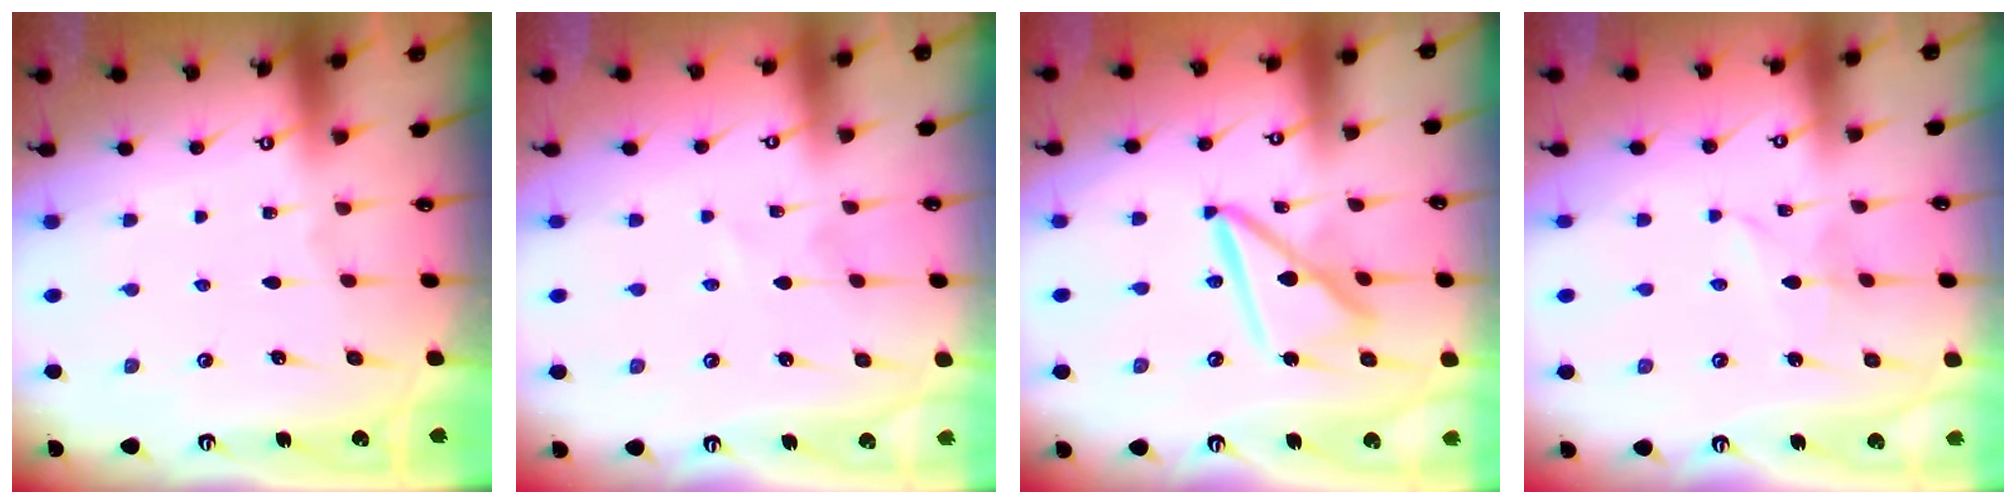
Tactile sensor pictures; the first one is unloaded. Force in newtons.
{"total": 0.0}
{"total": 14.2, "press": 14.2, "slide": 1.4}
{"total": 2.1, "press": 2.1, "slide": 0.3}